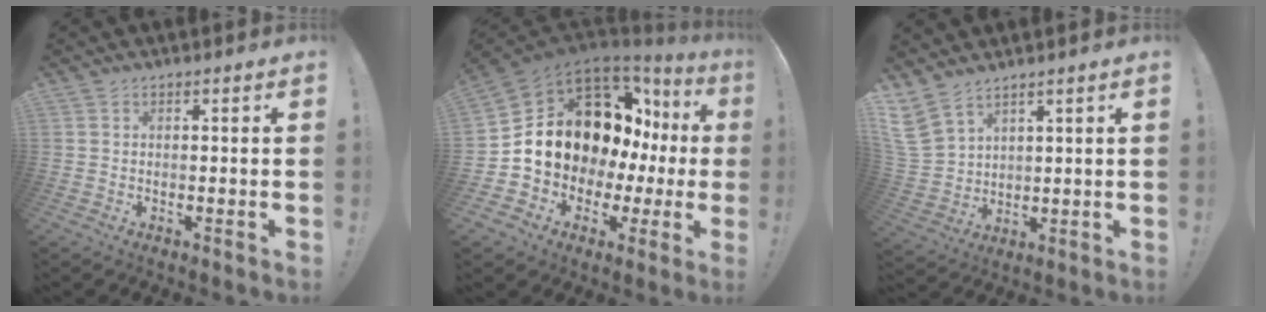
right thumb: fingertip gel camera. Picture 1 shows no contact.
{"total": 17.3, "force": [4.0, 12.7, 11.2], "torque": [-0.172, -0.033, 0.106]}
{"total": 7.5, "force": [5.8, 3.4, 3.4], "torque": [-0.075, -0.036, 0.117]}